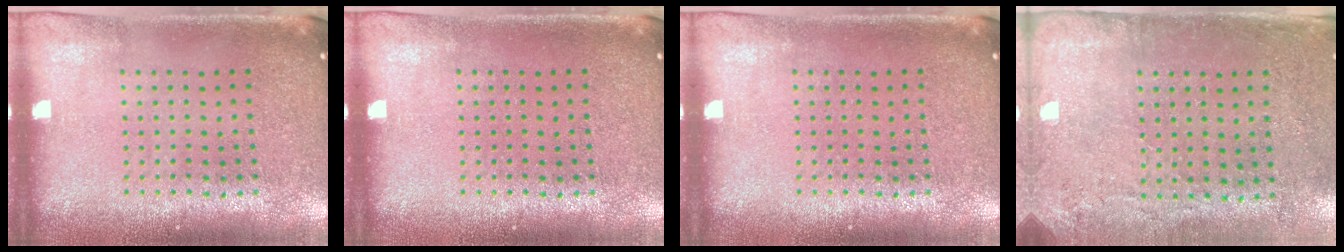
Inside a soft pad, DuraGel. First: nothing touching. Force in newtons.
{"total": 0.0}
{"total": 0.0}
{"total": 2.8, "press": 2.3, "slide": 1.6}